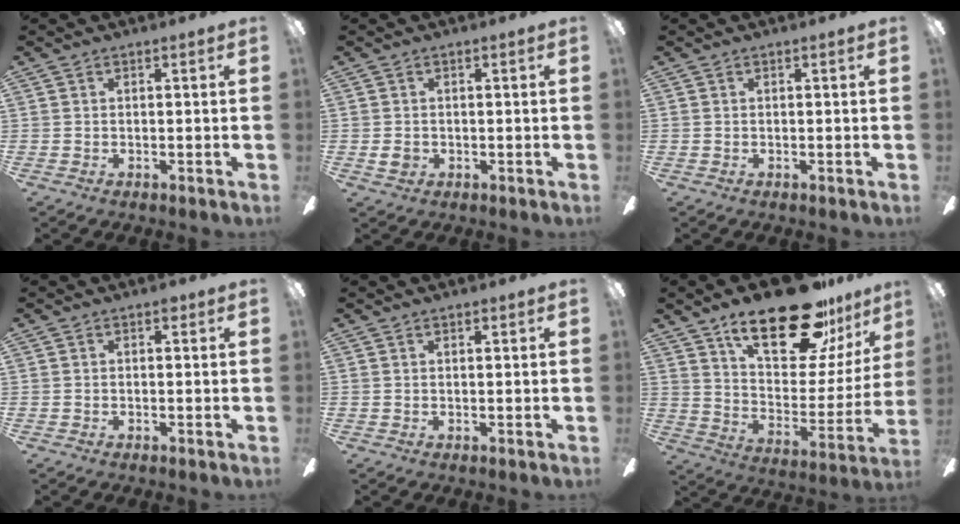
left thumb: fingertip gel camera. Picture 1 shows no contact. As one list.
[{"total": 2.4, "force": [-0.1, 2.0, 1.3], "torque": [-0.014, 0.002, -0.003]}, {"total": 0.0}, {"total": 1.0, "force": [0.6, 0.7, 0.4], "torque": [-0.001, 0.000, 0.009]}, {"total": 0.9, "force": [0.8, 0.3, 0.2], "torque": [-0.005, 0.000, 0.016]}, {"total": 27.2, "force": [19.0, 10.0, 16.7], "torque": [-0.258, -0.108, 0.315]}]